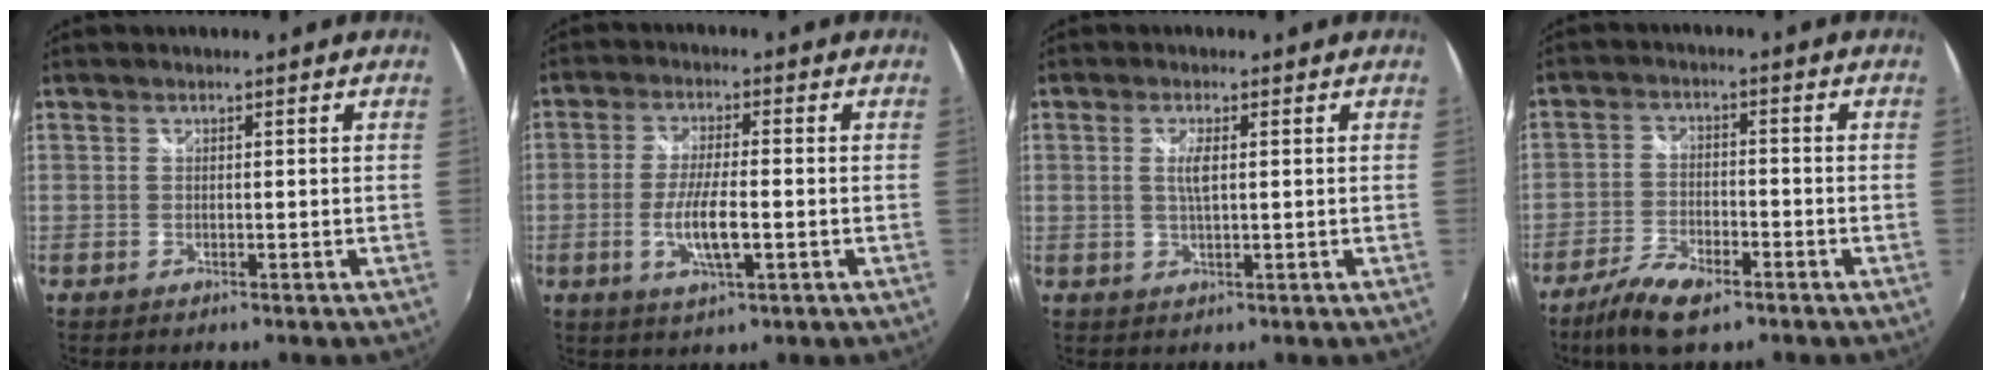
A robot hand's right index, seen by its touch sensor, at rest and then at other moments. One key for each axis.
{"total": 7.3, "fx": -1.9, "fy": 1.4, "fz": 6.9, "tx": -0.136, "ty": -0.008, "tz": -0.035}
{"total": 2.8, "fx": 0.4, "fy": 0.4, "fz": 2.7, "tx": -0.053, "ty": -0.003, "tz": 0.008}
{"total": 9.3, "fx": -6.3, "fy": 3.4, "fz": 5.9, "tx": -0.140, "ty": -0.017, "tz": -0.123}